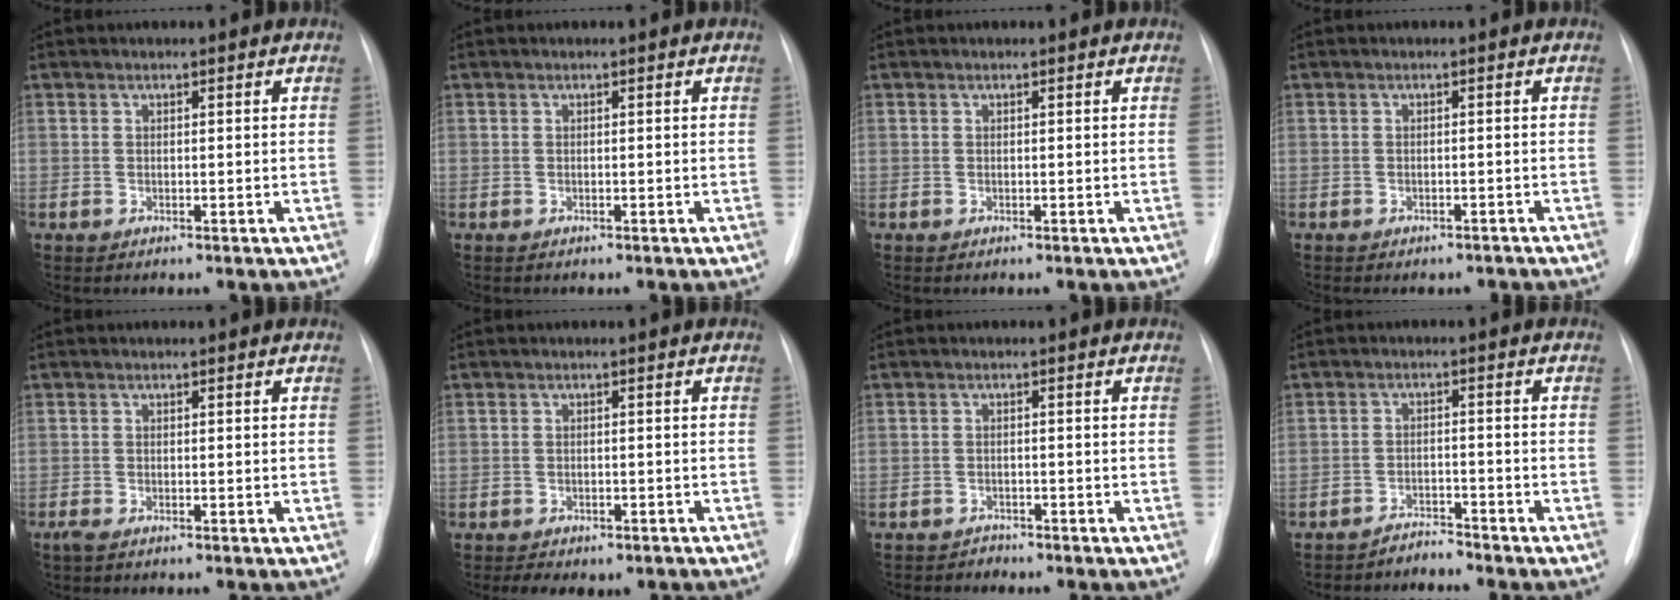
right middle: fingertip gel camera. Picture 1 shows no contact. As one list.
[{"total": 0.0}, {"total": 0.0}, {"total": 4.7, "force": [-4.1, 2.0, 1.1], "torque": [-0.008, 0.008, -0.045]}, {"total": 1.0, "force": [-0.7, 0.2, 0.6], "torque": [-0.016, -0.003, -0.015]}, {"total": 5.8, "force": [-4.4, 2.8, 2.5], "torque": [-0.033, 0.007, -0.049]}, {"total": 1.5, "force": [-1.3, 0.4, -0.7], "torque": [0.013, -0.002, -0.021]}, {"total": 2.4, "force": [-2.3, -0.1, -0.6], "torque": [0.014, -0.013, -0.036]}]